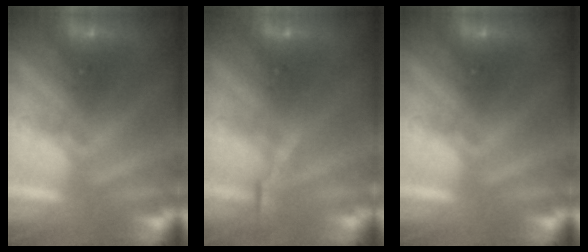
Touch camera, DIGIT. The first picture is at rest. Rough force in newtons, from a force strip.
{"total": 2.6}
{"total": 0.0}